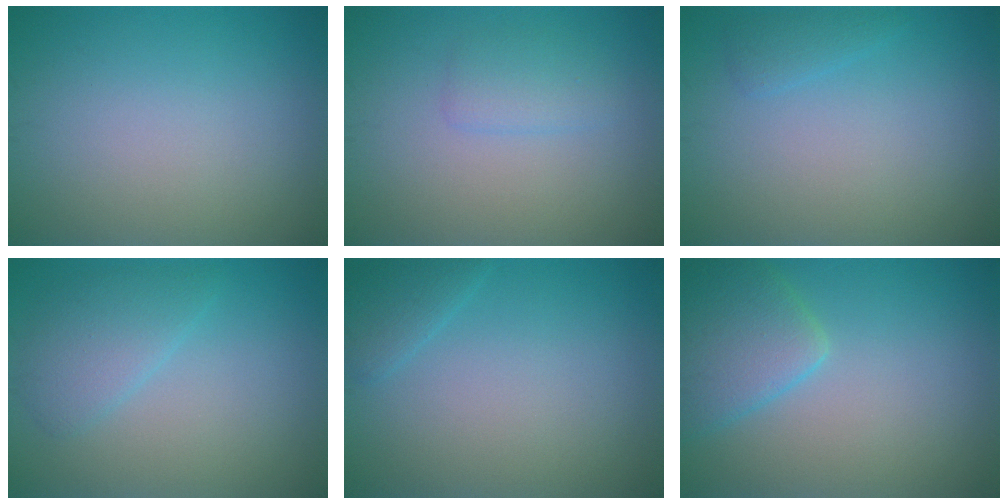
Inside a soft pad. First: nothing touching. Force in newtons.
{"total": 1.7, "press": 1.7, "slide": 0.2}
{"total": 1.1, "press": 1.1, "slide": 0.1}
{"total": 2.7, "press": 2.7, "slide": 0.1}
{"total": 1.5, "press": 1.5, "slide": 0.0}
{"total": 4.2, "press": 4.2, "slide": 0.3}